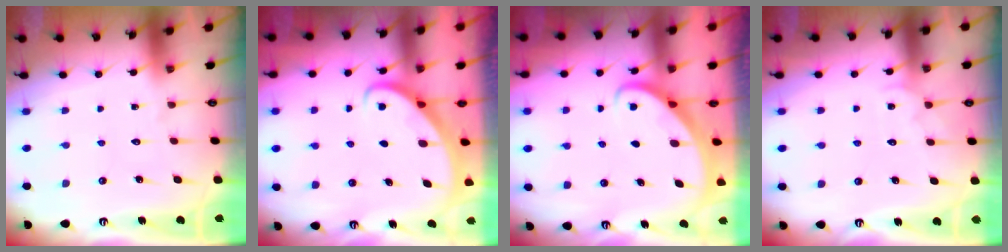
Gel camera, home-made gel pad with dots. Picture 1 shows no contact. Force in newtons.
{"total": 3.0, "press": 3.0, "slide": 0.2}
{"total": 2.7, "press": 2.7, "slide": 0.2}
{"total": 2.9, "press": 2.8, "slide": 0.3}